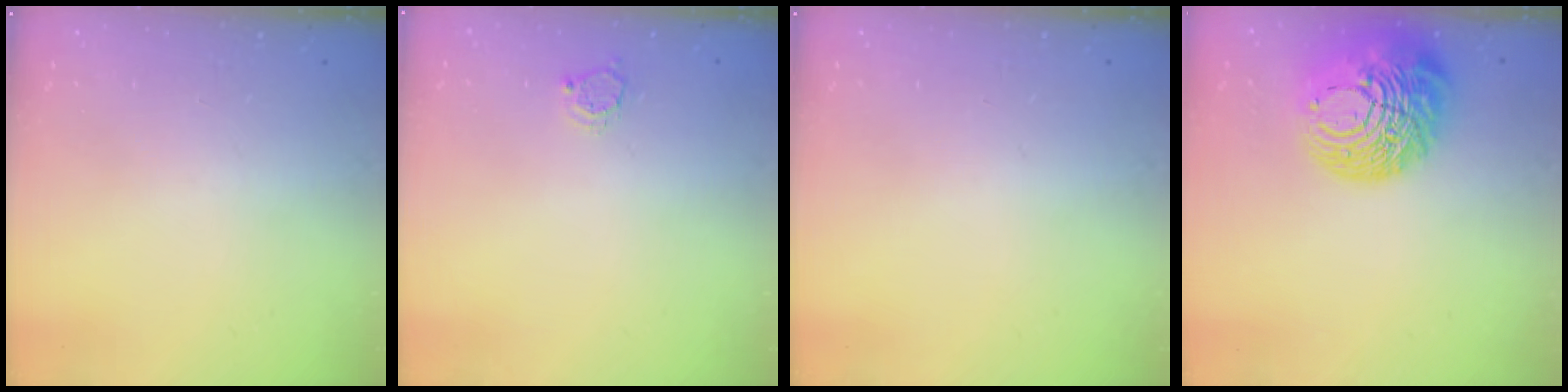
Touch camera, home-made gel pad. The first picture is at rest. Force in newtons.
{"total": 4.2, "press": 4.2, "slide": 0.0}
{"total": 0.0}
{"total": 18.4, "press": 18.2, "slide": 2.1}